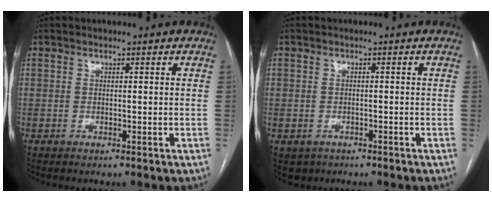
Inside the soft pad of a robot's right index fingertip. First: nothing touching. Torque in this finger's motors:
{"motor_torque": [-0.65, 0.06, -1.05, -0.21]}